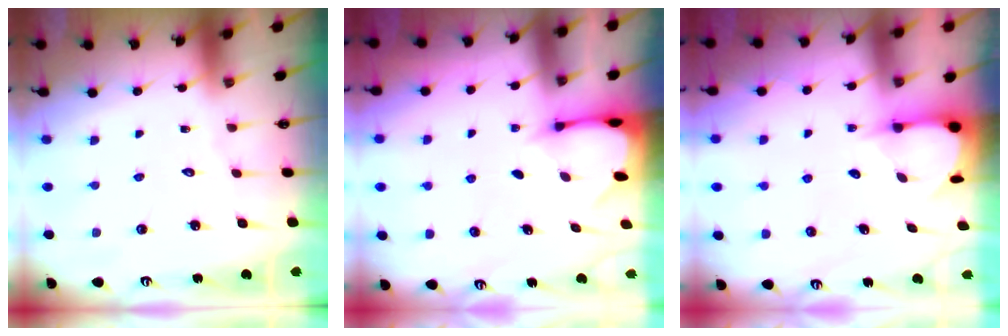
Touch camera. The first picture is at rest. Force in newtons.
{"total": 2.3, "press": 2.3, "slide": 0.1}
{"total": 3.6, "press": 3.5, "slide": 0.3}